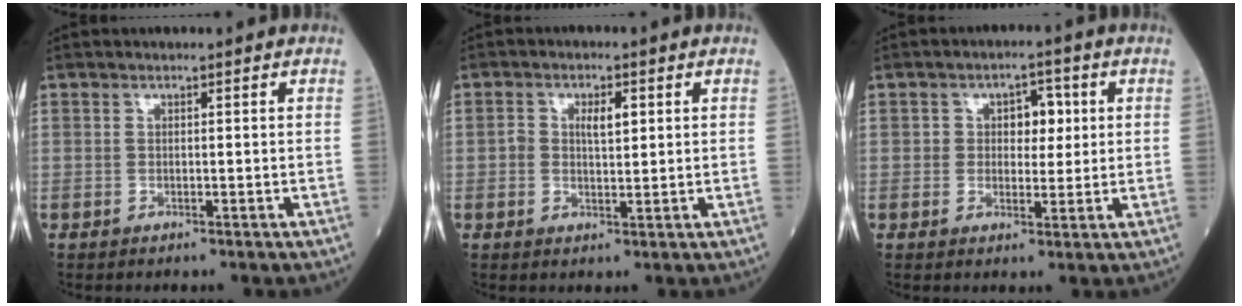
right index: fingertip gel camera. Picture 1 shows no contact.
{"total": 3.5, "force": [0.8, 1.7, 2.9], "torque": [-0.052, 0.010, 0.014]}
{"total": 4.6, "force": [0.9, 3.0, 3.4], "torque": [-0.042, 0.012, 0.014]}